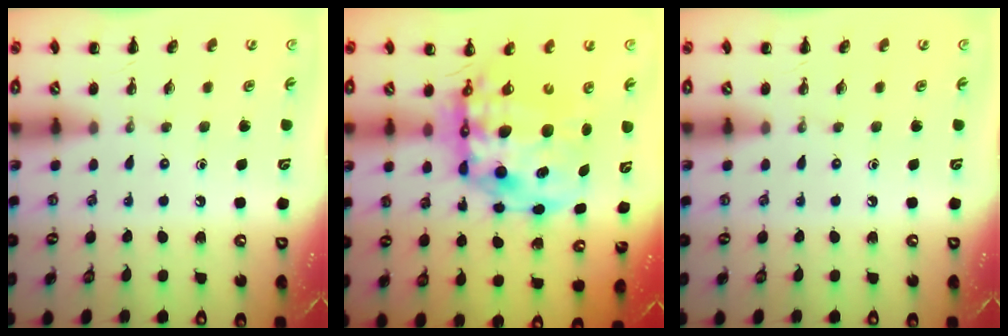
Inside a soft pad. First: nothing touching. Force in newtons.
{"total": 15.8, "press": 15.3, "slide": 3.8}
{"total": 0.0}